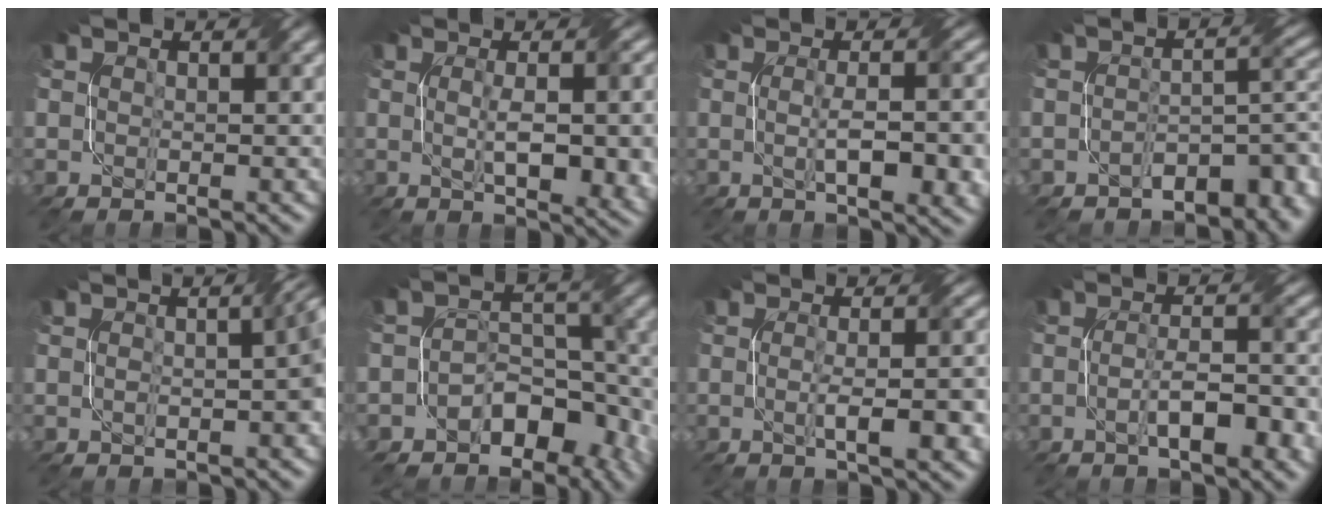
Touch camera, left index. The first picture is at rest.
{"total": 8.3, "force": [-0.6, 2.8, 7.8], "torque": [-0.104, -0.003, -0.002]}
{"total": 7.5, "force": [-1.0, 2.2, 7.1], "torque": [-0.089, -0.004, -0.008]}
{"total": 5.1, "force": [-3.4, 2.3, 3.0], "torque": [-0.029, 0.000, -0.057]}
{"total": 3.5, "force": [-0.2, 0.8, 3.4], "torque": [-0.047, 0.010, -0.004]}
{"total": 5.6, "force": [-3.1, 3.5, 3.1], "torque": [-0.028, 0.002, -0.053]}
{"total": 5.8, "force": [-0.8, 1.5, 5.5], "torque": [-0.068, 0.002, -0.010]}
{"total": 5.2, "force": [-1.7, 1.1, 4.8], "torque": [-0.083, 0.004, -0.028]}